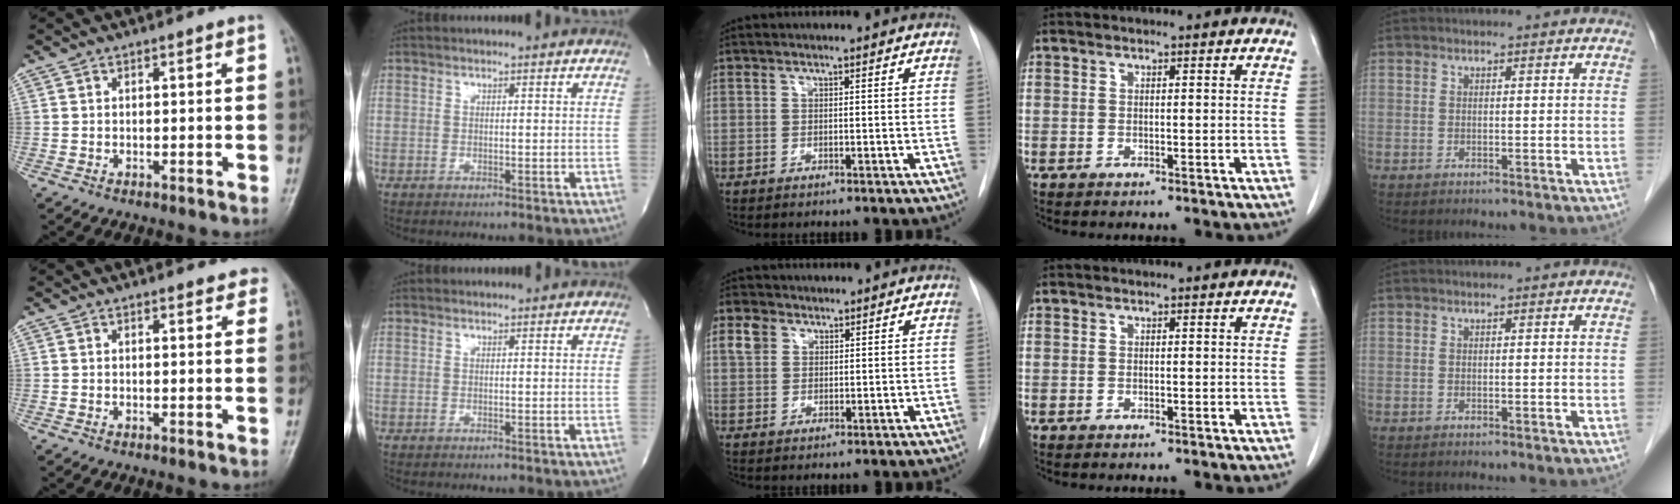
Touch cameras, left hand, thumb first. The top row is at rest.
{"thumb": {"total": 2.3, "force": [2.0, 0.9, 0.7], "torque": [0.008, -0.006, 0.011]}, "middle": {"total": 4.3, "force": [2.1, 3.3, 1.7], "torque": [-0.043, 0.014, 0.043]}}